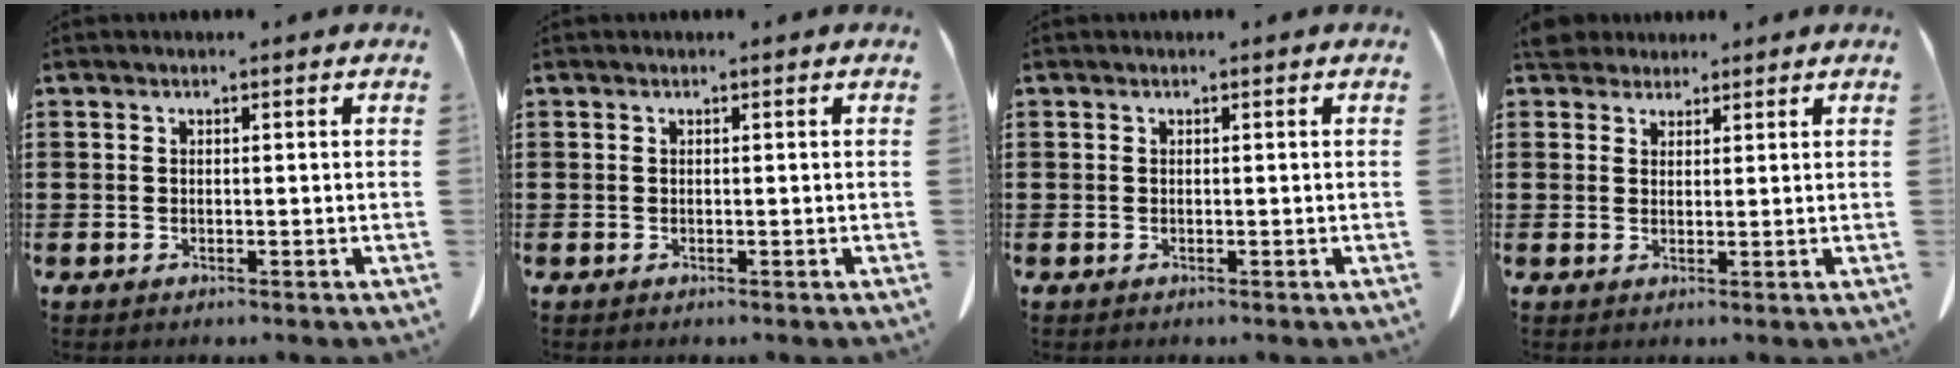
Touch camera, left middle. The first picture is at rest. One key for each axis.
{"total": 0.0}
{"total": 0.0}
{"total": 3.4, "fx": 3.0, "fy": 1.3, "fz": 0.6, "tx": -0.015, "ty": -0.002, "tz": 0.059}